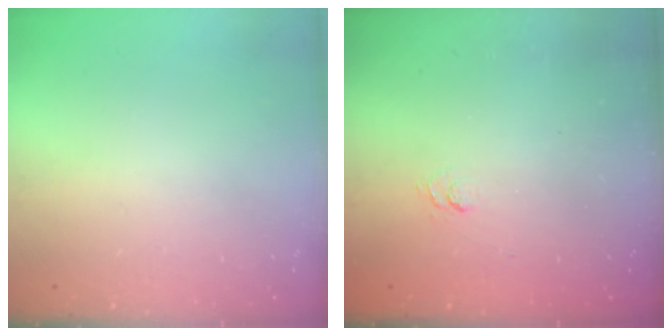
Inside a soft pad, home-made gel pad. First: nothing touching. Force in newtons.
{"total": 2.7, "press": 2.2, "slide": 1.5}